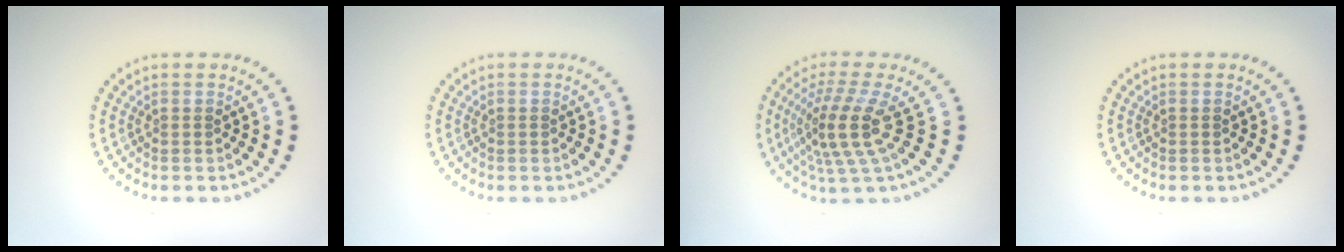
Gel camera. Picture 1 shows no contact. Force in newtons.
{"total": 0.0}
{"total": 4.7, "press": 3.4, "slide": 3.2}
{"total": 0.0}